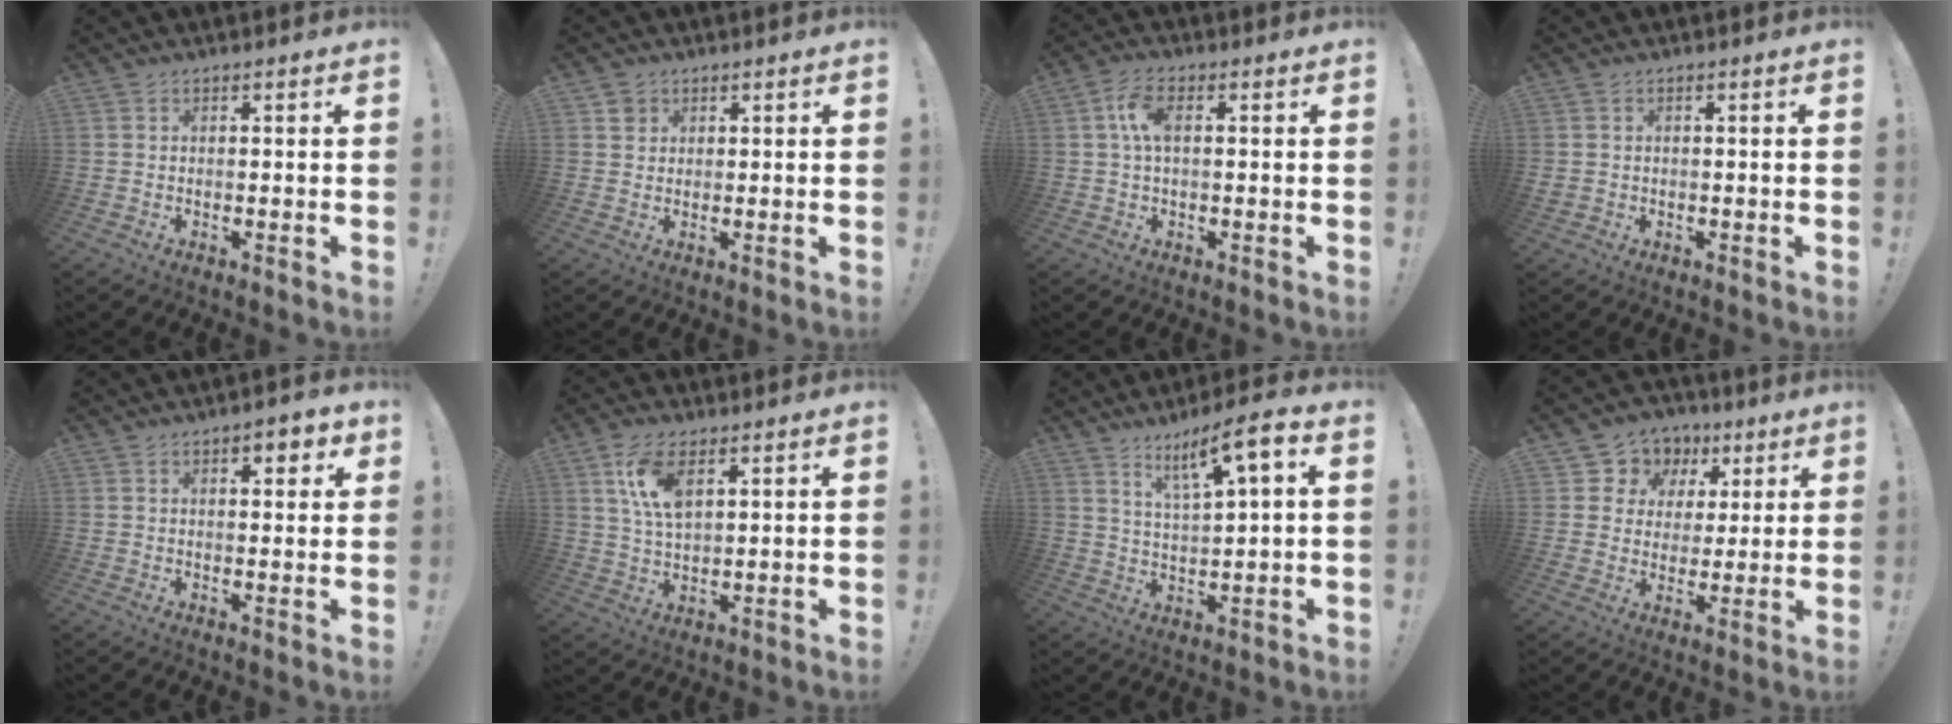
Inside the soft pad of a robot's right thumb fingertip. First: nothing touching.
{"total": 2.4, "force": [1.3, 2.0, 0.2], "torque": [0.004, -0.005, 0.024]}
{"total": 6.5, "force": [0.9, 3.2, 5.6], "torque": [-0.109, 0.008, 0.015]}
{"total": 1.2, "force": [-0.2, 1.0, 0.6], "torque": [-0.012, 0.003, -0.003]}
{"total": 3.9, "force": [1.9, 1.9, 2.8], "torque": [-0.024, -0.009, 0.027]}
{"total": 9.5, "force": [4.4, 4.6, 7.1], "torque": [-0.146, -0.009, 0.079]}
{"total": 10.4, "force": [5.2, 1.5, 8.8], "torque": [-0.146, -0.021, 0.082]}
{"total": 8.4, "force": [3.1, 7.6, 1.6], "torque": [-0.024, -0.022, 0.064]}